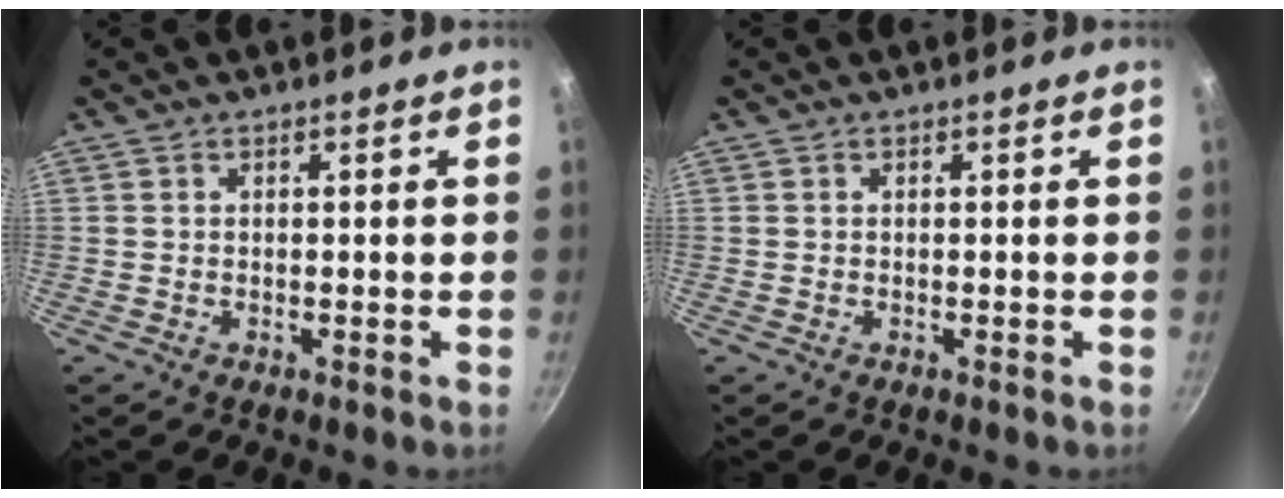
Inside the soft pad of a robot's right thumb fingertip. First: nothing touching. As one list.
[{"total": 0.0}]